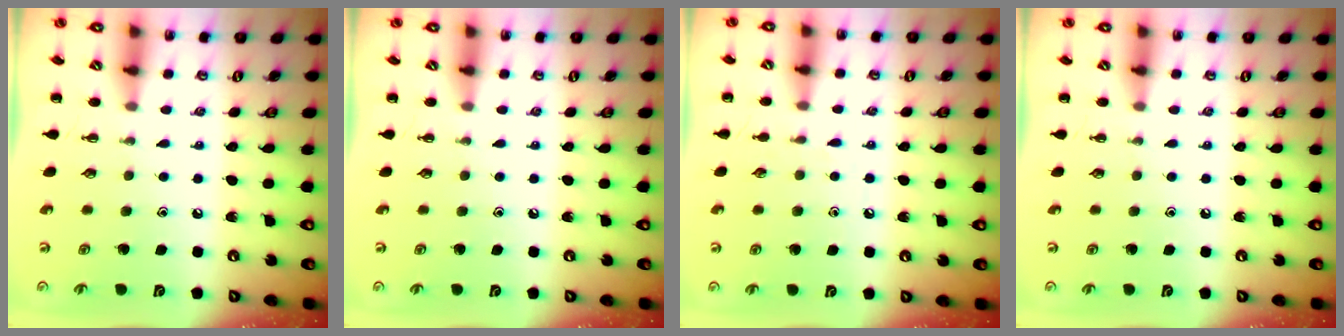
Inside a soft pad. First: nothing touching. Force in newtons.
{"total": 0.0}
{"total": 4.4, "press": 4.1, "slide": 1.6}
{"total": 0.0}